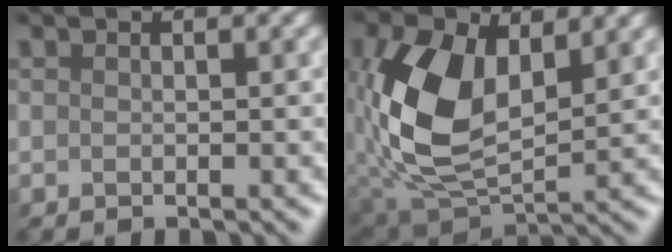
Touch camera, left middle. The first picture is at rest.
{"total": 9.0, "force": [1.1, 5.4, 7.1], "torque": [-0.181, -0.002, 0.021]}